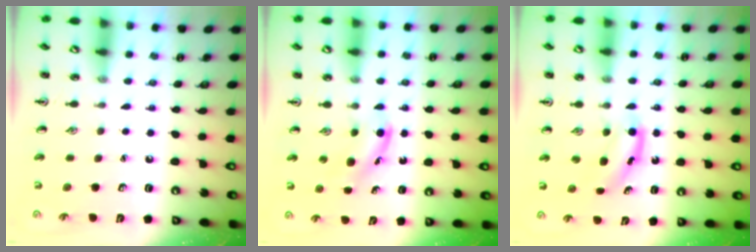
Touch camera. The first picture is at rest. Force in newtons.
{"total": 4.1, "press": 3.9, "slide": 1.3}
{"total": 3.9, "press": 3.8, "slide": 0.9}